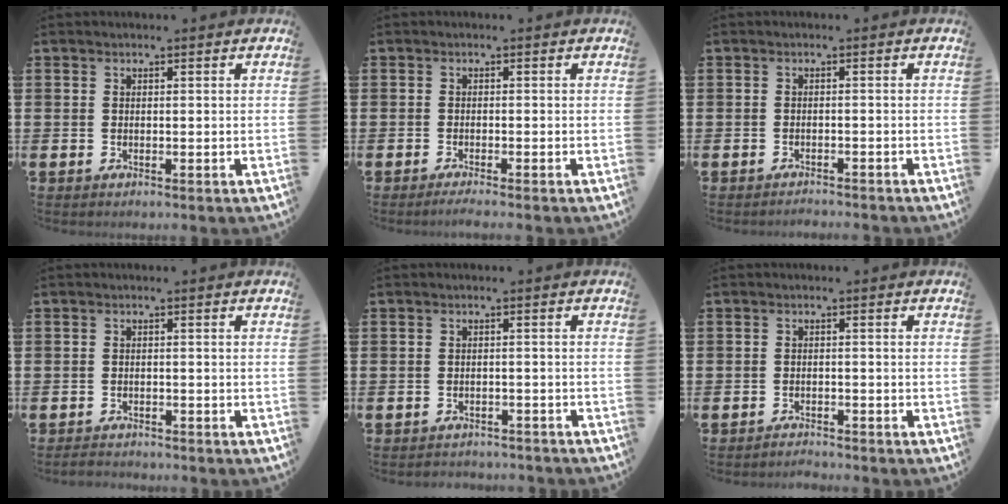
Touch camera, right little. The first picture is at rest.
{"total": 0.9, "force": [-0.7, 0.0, 0.6], "torque": [-0.009, -0.001, -0.013]}
{"total": 1.0, "force": [-1.0, -0.1, -0.1], "torque": [-0.001, 0.002, -0.022]}
{"total": 1.2, "force": [-1.2, 0.2, 0.1], "torque": [-0.006, 0.002, -0.025]}
{"total": 1.4, "force": [-1.4, 0.1, -0.2], "torque": [-0.003, 0.003, -0.031]}
{"total": 1.5, "force": [-1.5, 0.0, -0.2], "torque": [-0.001, 0.005, -0.031]}